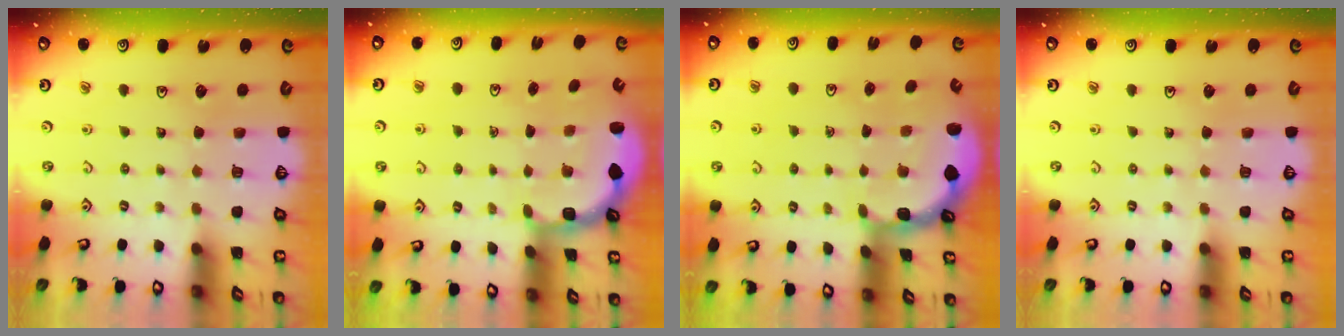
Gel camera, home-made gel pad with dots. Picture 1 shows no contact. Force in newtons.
{"total": 2.6, "press": 2.3, "slide": 1.3}
{"total": 2.1, "press": 2.1, "slide": 0.4}
{"total": 0.0}